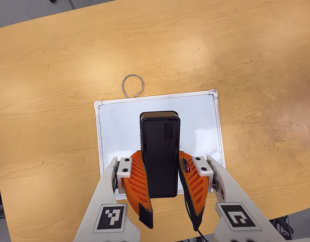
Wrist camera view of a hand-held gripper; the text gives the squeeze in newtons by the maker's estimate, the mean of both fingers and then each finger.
{"total": 8.1, "left": 6.9, "right": 9.2}